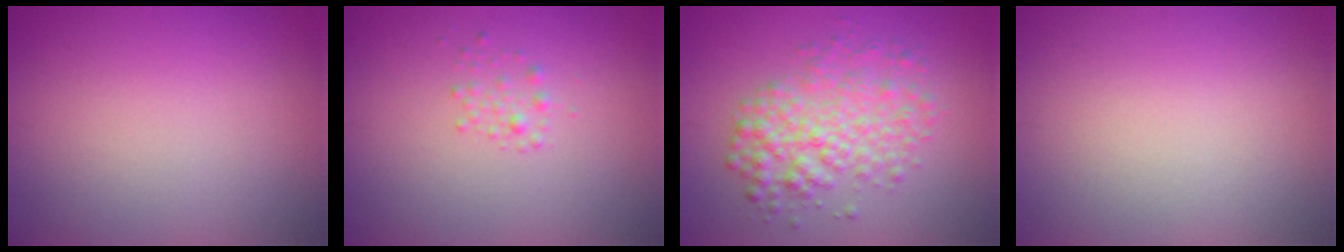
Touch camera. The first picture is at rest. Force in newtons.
{"total": 1.1, "press": 1.1, "slide": 0.1}
{"total": 4.5, "press": 4.5, "slide": 0.1}
{"total": 0.0}